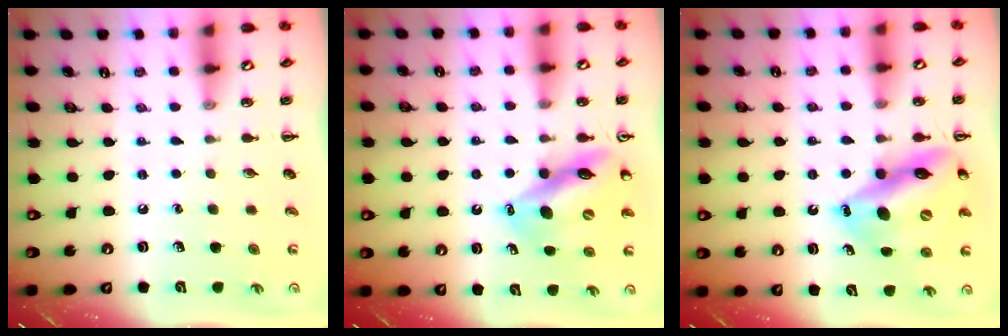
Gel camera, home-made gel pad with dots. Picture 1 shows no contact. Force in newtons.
{"total": 12.4, "press": 11.8, "slide": 3.7}
{"total": 15.5, "press": 14.7, "slide": 4.8}